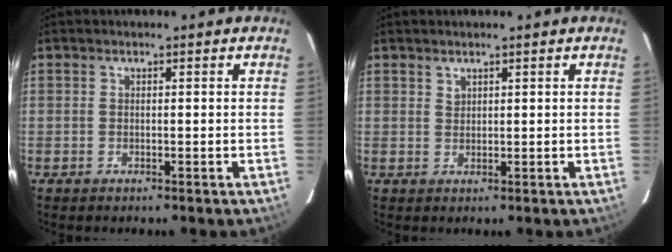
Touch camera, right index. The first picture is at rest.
{"total": 1.1, "force": [1.0, 0.4, 0.2], "torque": [-0.002, 0.002, 0.019]}